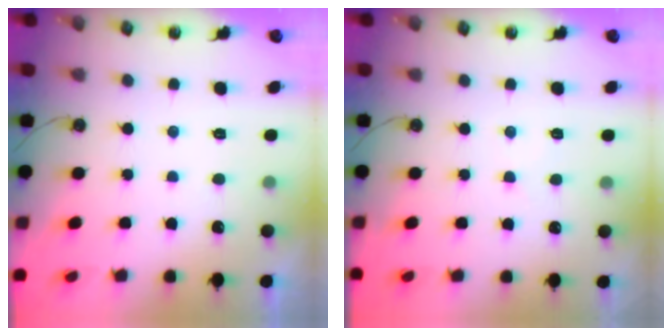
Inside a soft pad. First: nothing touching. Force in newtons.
{"total": 2.5, "press": 2.5, "slide": 0.4}